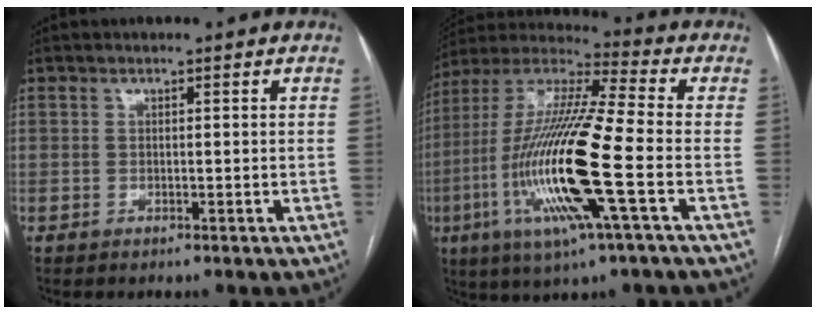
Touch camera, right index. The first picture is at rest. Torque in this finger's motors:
{"motor_torque": [2.14, 0.00, 1.05, 0.21]}